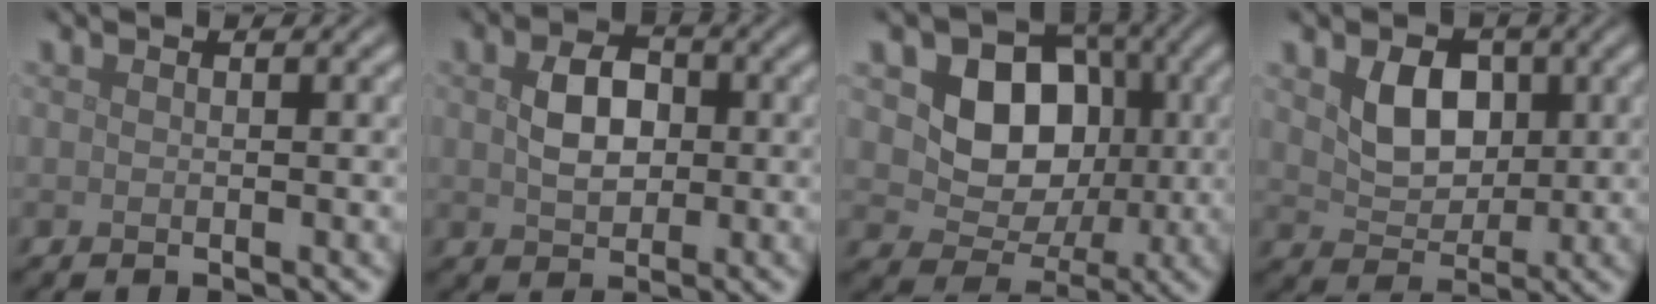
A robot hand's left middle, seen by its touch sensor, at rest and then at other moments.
{"total": 3.7, "force": [0.4, 2.6, 2.6], "torque": [-0.055, 0.003, 0.005]}
{"total": 7.5, "force": [1.0, 5.8, 4.6], "torque": [-0.064, -0.003, 0.008]}
{"total": 4.1, "force": [1.1, 3.0, 2.6], "torque": [-0.054, -0.004, 0.016]}